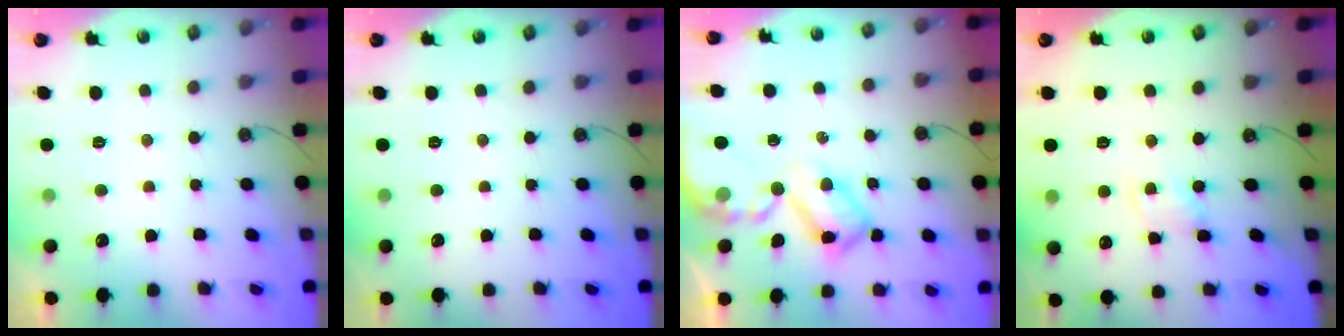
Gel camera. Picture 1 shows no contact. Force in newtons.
{"total": 0.0}
{"total": 9.5, "press": 9.4, "slide": 0.8}
{"total": 1.6, "press": 1.6, "slide": 0.2}